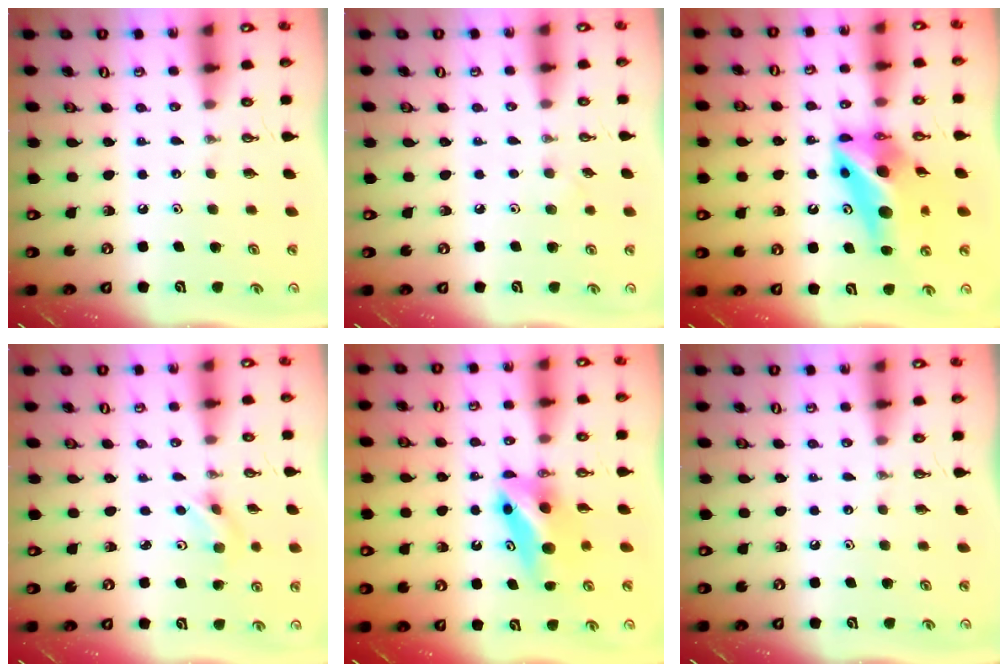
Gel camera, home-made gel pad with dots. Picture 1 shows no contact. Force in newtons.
{"total": 3.9, "press": 3.8, "slide": 0.8}
{"total": 14.7, "press": 14.6, "slide": 1.5}
{"total": 2.6, "press": 2.4, "slide": 0.9}
{"total": 7.2, "press": 6.8, "slide": 2.2}
{"total": 0.0}